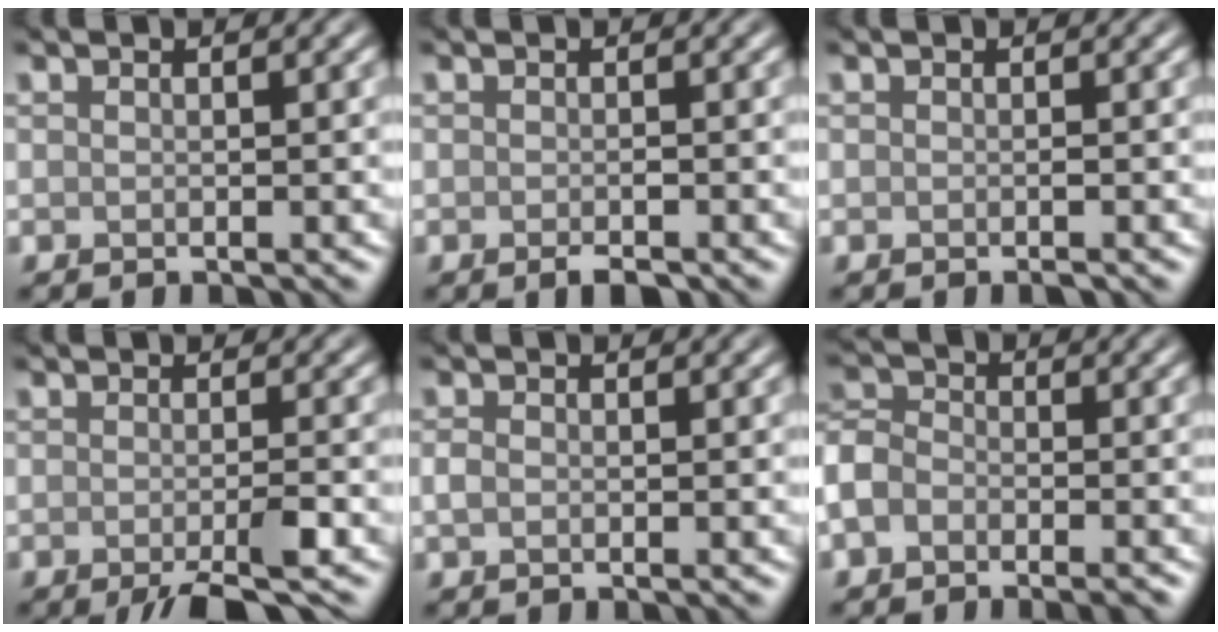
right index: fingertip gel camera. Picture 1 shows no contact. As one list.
[{"total": 1.4, "force": [-0.8, 0.5, 1.0], "torque": [-0.016, -0.002, -0.012]}, {"total": 0.5, "force": [-0.3, 0.1, 0.4], "torque": [-0.006, 0.001, -0.003]}, {"total": 3.9, "force": [-2.4, 0.6, 3.0], "torque": [-0.049, -0.005, -0.044]}, {"total": 0.9, "force": [-0.3, 0.6, 0.6], "torque": [-0.015, -0.001, -0.007]}, {"total": 5.3, "force": [-3.1, 3.2, 2.9], "torque": [-0.050, 0.005, -0.066]}]